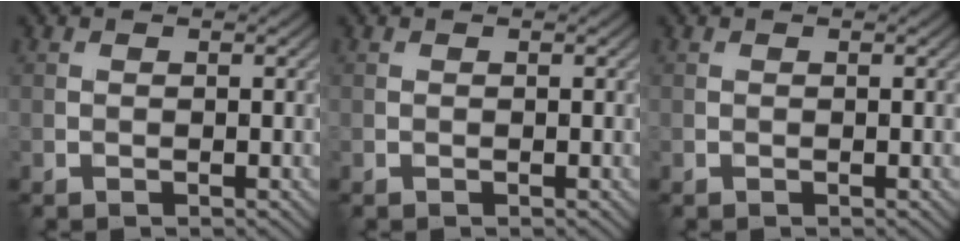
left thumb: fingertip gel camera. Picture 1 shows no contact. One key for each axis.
{"total": 0.0}
{"total": 0.0}